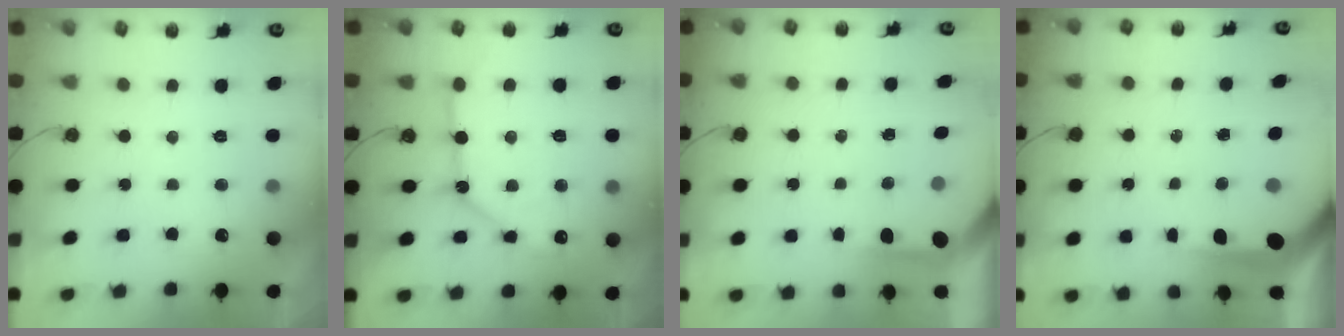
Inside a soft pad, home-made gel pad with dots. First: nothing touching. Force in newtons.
{"total": 12.3, "press": 12.2, "slide": 1.3}
{"total": 3.9, "press": 3.9, "slide": 0.4}
{"total": 6.5, "press": 6.5, "slide": 0.6}